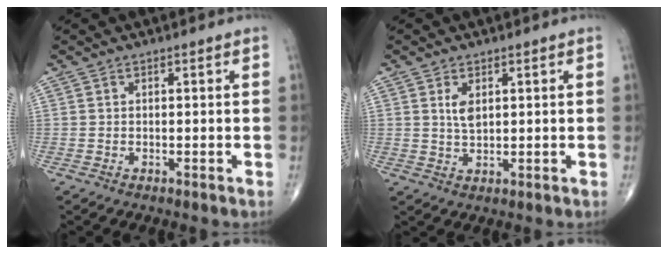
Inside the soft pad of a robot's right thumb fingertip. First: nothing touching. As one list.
[{"total": 3.1, "force": [1.1, 1.6, 2.5], "torque": [-0.041, -0.008, 0.022]}]